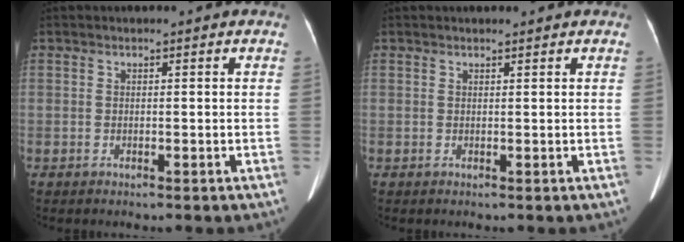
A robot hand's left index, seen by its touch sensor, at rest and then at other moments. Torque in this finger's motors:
{"motor_torque": [0.05, 0.00, 0.03, 0.02]}